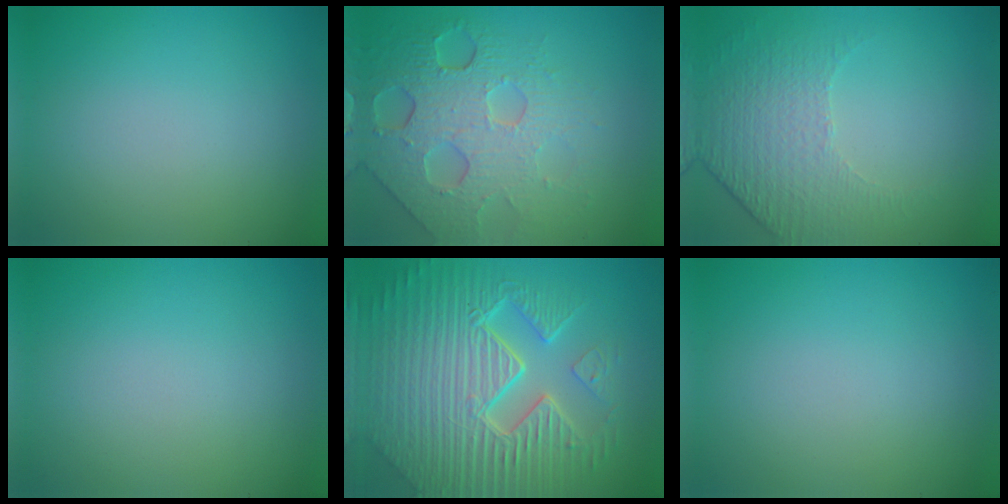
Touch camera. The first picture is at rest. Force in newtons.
{"total": 7.9, "press": 5.3, "slide": 5.9}
{"total": 4.7, "press": 3.1, "slide": 3.5}
{"total": 0.0}
{"total": 11.1, "press": 7.0, "slide": 8.6}
{"total": 0.0}